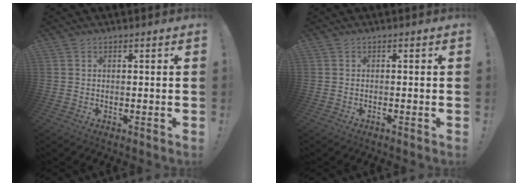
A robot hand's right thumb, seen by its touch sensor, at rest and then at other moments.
{"total": 0.7, "force": [-0.5, -0.3, 0.4], "torque": [-0.009, -0.002, -0.008]}